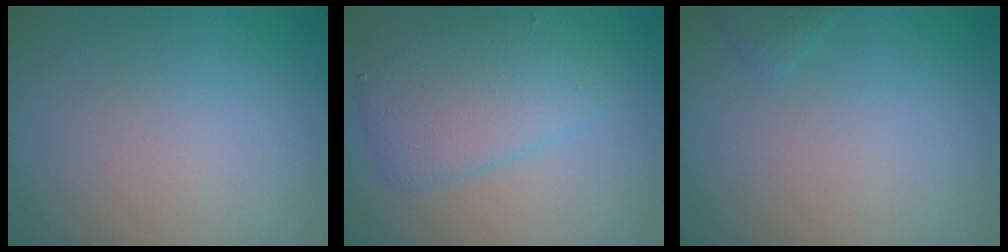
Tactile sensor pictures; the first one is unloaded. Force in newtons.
{"total": 4.8, "press": 4.8, "slide": 0.0}
{"total": 0.7, "press": 0.7, "slide": 0.1}